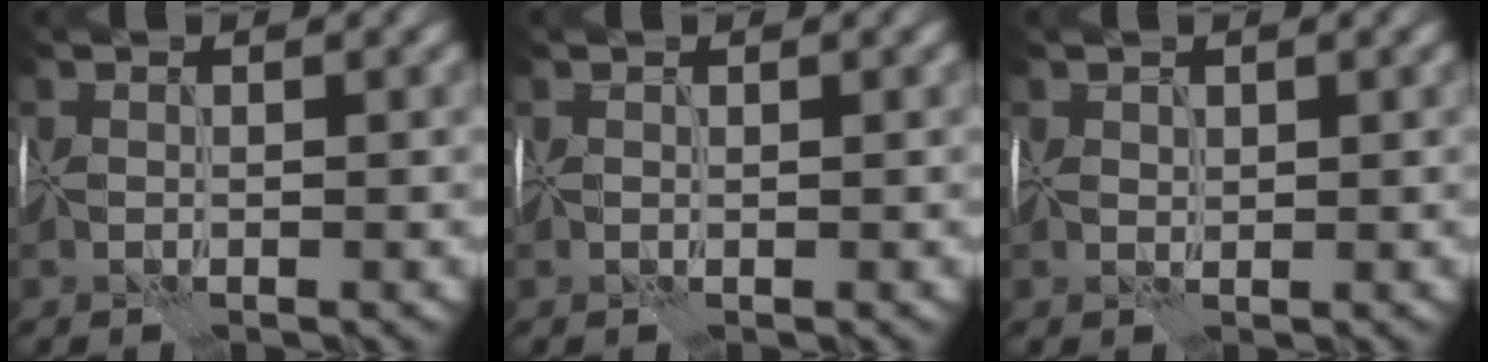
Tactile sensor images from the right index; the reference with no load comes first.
{"total": 0.0}
{"total": 0.0}